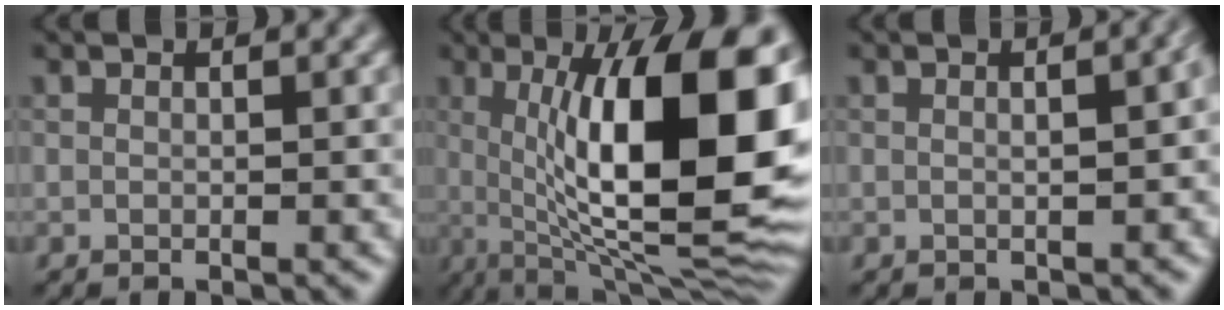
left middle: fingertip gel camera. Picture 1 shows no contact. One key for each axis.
{"total": 16.4, "fx": 2.8, "fy": 4.8, "fz": 15.4, "tx": -0.204, "ty": 0.007, "tz": 0.042}
{"total": 2.9, "fx": 0.1, "fy": 0.9, "fz": 2.7, "tx": -0.027, "ty": 0.007, "tz": 0.006}